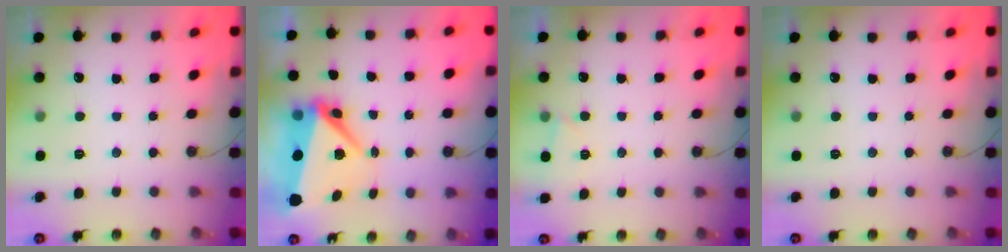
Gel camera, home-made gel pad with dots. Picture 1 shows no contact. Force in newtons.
{"total": 9.8, "press": 9.7, "slide": 1.2}
{"total": 2.0, "press": 1.9, "slide": 0.3}
{"total": 0.0}